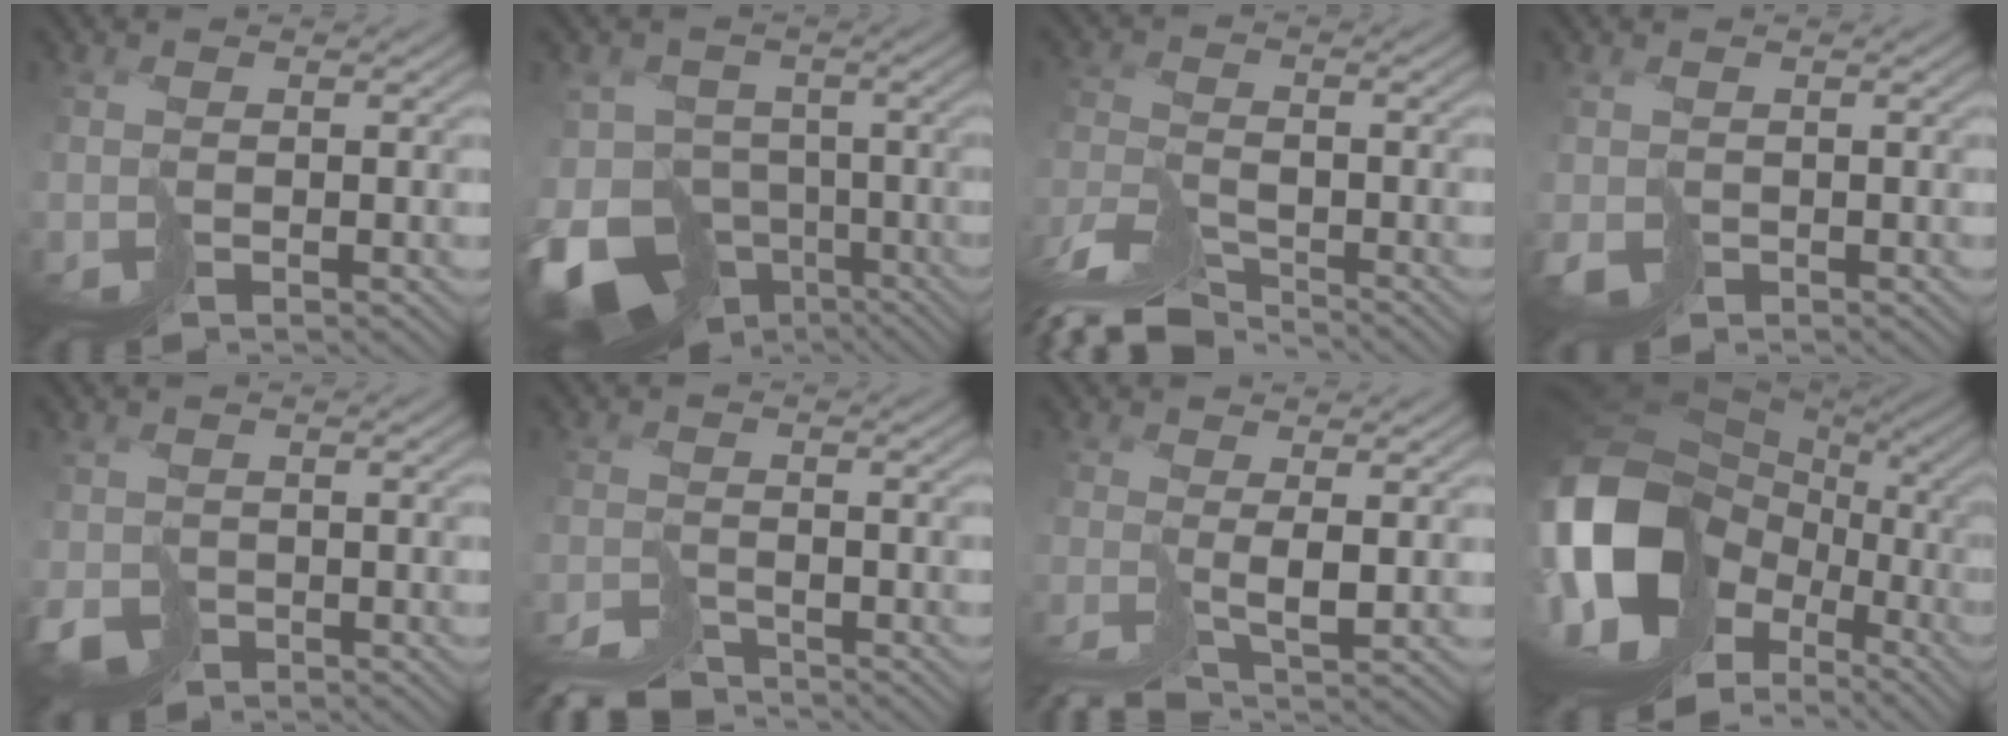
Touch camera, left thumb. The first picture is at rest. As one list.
[{"total": 14.8, "force": [-8.0, 10.2, 7.1], "torque": [-0.184, -0.031, -0.095]}, {"total": 7.8, "force": [-7.3, 1.4, 2.6], "torque": [-0.051, -0.004, -0.143]}, {"total": 1.6, "force": [-0.6, 1.2, 0.8], "torque": [-0.015, -0.004, -0.009]}, {"total": 3.0, "force": [-1.9, 2.1, 1.0], "torque": [-0.014, -0.015, -0.029]}, {"total": 5.5, "force": [-5.5, 0.3, 0.6], "torque": [0.007, -0.006, -0.094]}, {"total": 2.7, "force": [-1.7, -0.8, 1.9], "torque": [-0.026, -0.003, -0.036]}, {"total": 19.5, "force": [-3.6, 14.5, 12.6], "torque": [-0.313, -0.035, -0.033]}]